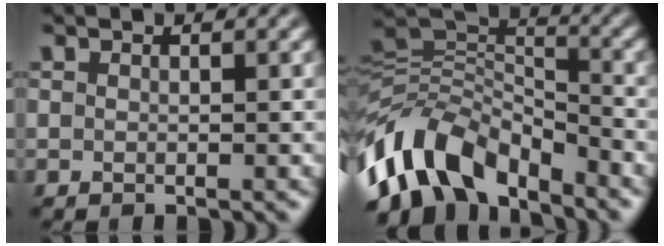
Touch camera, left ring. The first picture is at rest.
{"total": 8.9, "force": [-6.2, 4.4, 4.7], "torque": [-0.071, 0.007, -0.129]}